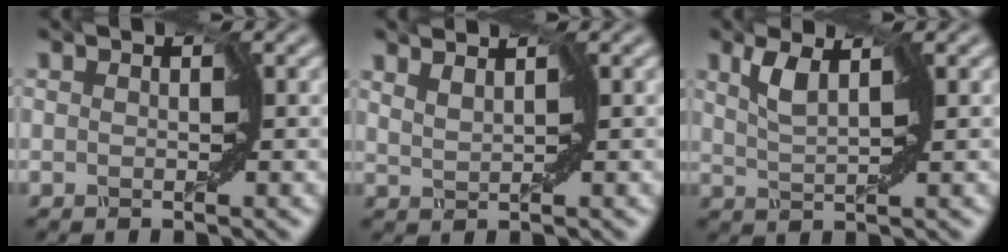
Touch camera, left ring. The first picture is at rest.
{"total": 1.9, "force": [1.9, -0.5, -0.1], "torque": [-0.009, -0.005, 0.033]}
{"total": 1.4, "force": [1.1, -0.3, 0.9], "torque": [-0.035, -0.001, 0.037]}